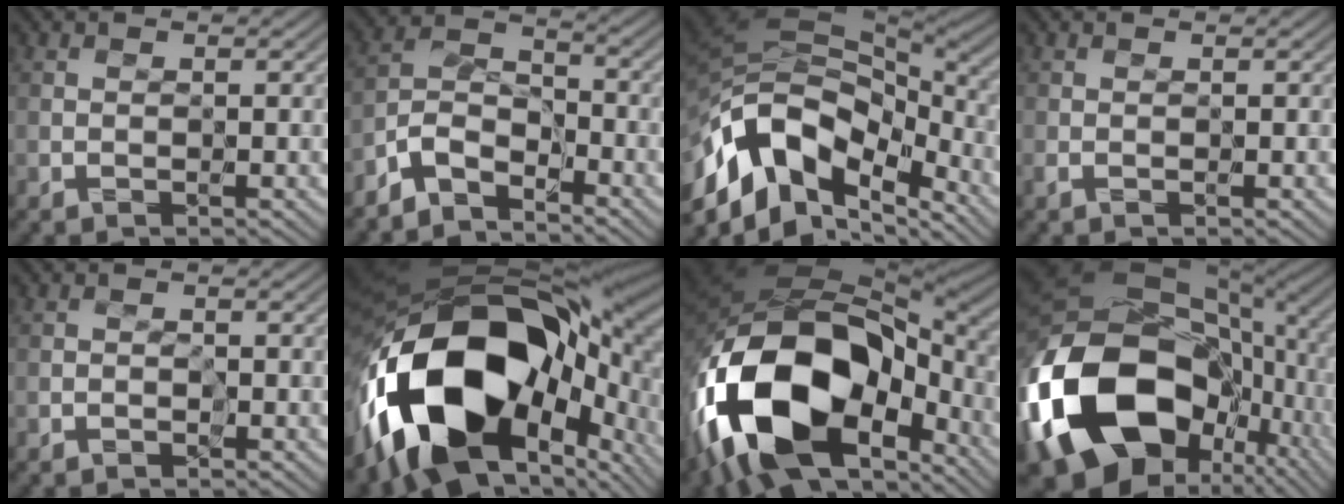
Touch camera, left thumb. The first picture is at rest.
{"total": 5.8, "force": [-4.6, 2.2, 2.6], "torque": [-0.053, 0.005, -0.109]}
{"total": 14.4, "force": [-6.5, 7.9, 10.2], "torque": [-0.239, -0.001, -0.116]}
{"total": 0.7, "force": [-0.3, 0.3, 0.5], "torque": [-0.015, 0.000, -0.007]}
{"total": 0.5, "force": [-0.5, 0.1, 0.0], "torque": [0.000, 0.002, -0.011]}
{"total": 20.6, "force": [-4.1, 11.9, 16.3], "torque": [-0.345, -0.043, -0.045]}
{"total": 20.4, "force": [-6.7, 11.6, 15.3], "torque": [-0.343, -0.019, -0.107]}
{"total": 21.4, "force": [-4.1, 15.4, 14.3], "torque": [-0.362, -0.023, -0.061]}